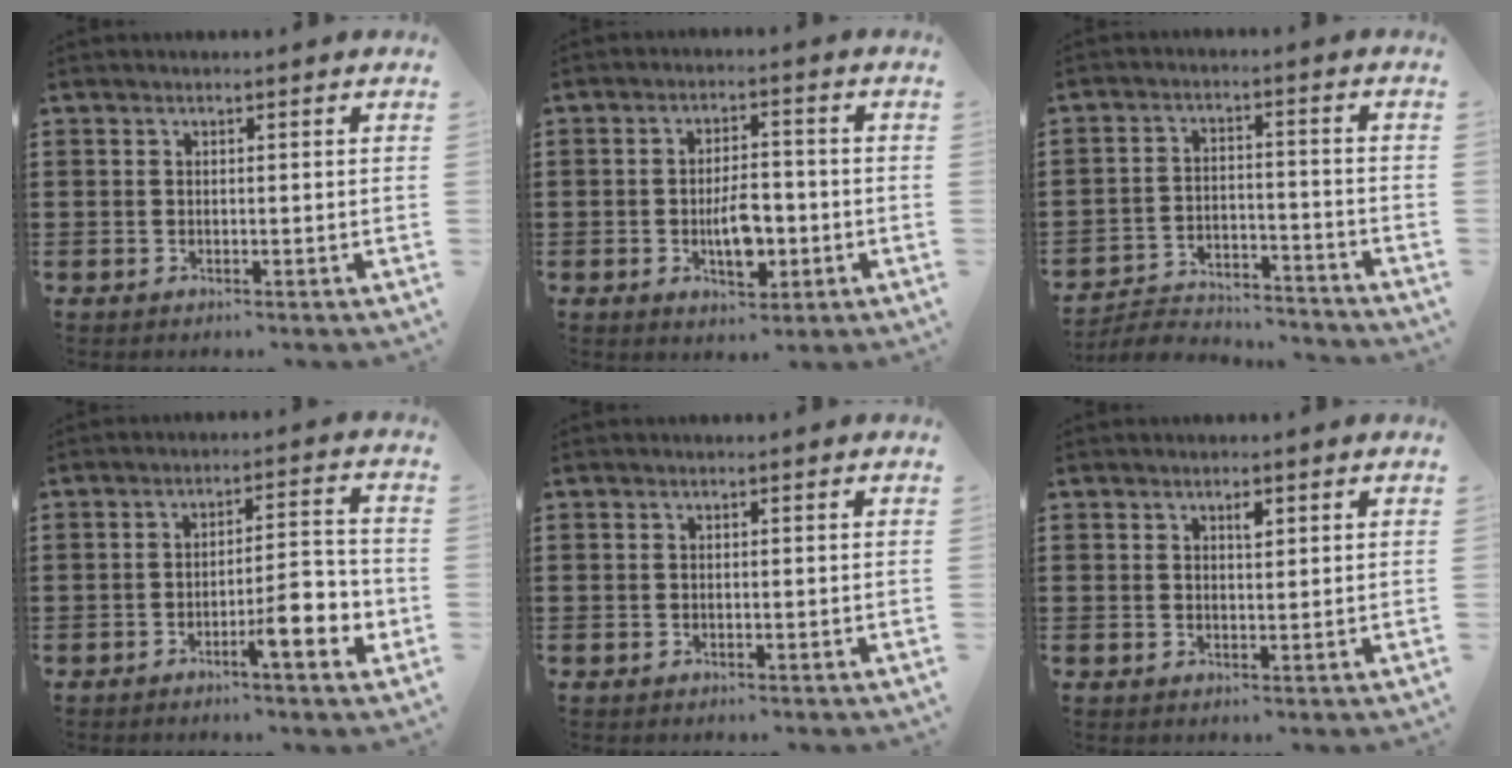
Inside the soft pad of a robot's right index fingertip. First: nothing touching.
{"total": 6.0, "force": [-1.6, 3.0, 5.0], "torque": [-0.078, -0.001, -0.032]}
{"total": 5.1, "force": [-5.0, 0.9, 0.7], "torque": [-0.021, 0.010, -0.103]}
{"total": 7.5, "force": [-3.3, 1.8, 6.5], "torque": [-0.086, -0.002, -0.056]}
{"total": 0.0}
{"total": 1.5, "force": [0.8, 0.6, 1.2], "torque": [-0.017, 0.001, 0.011]}